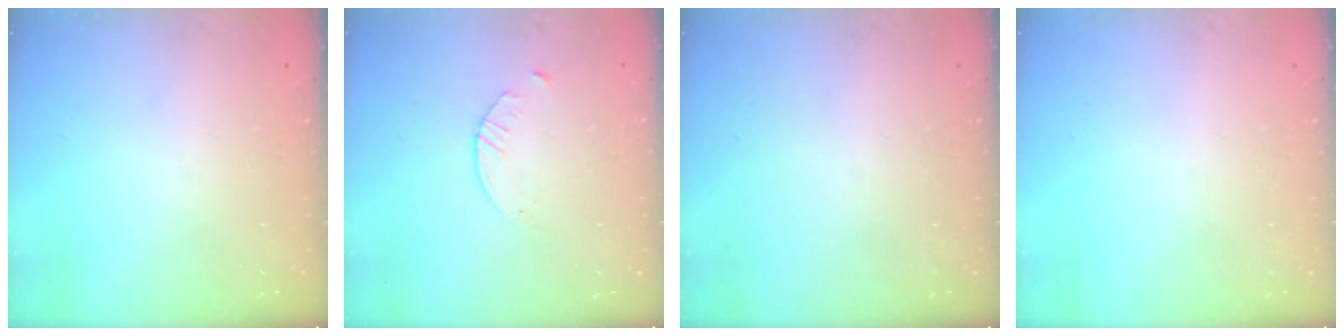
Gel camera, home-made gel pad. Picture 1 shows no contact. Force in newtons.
{"total": 2.0, "press": 2.0, "slide": 0.3}
{"total": 0.0}
{"total": 0.0}